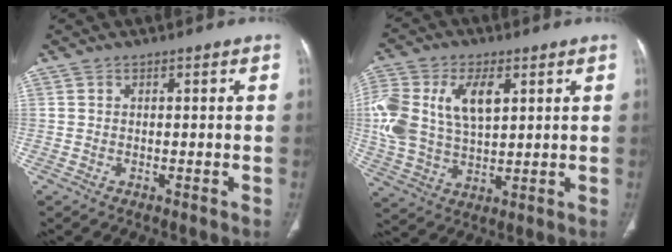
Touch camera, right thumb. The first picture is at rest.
{"total": 17.4, "force": [4.4, 10.3, 13.3], "torque": [-0.289, 0.003, 0.083]}